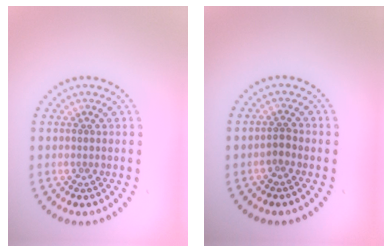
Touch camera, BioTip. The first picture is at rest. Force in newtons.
{"total": 1.1, "press": 0.8, "slide": 0.7}